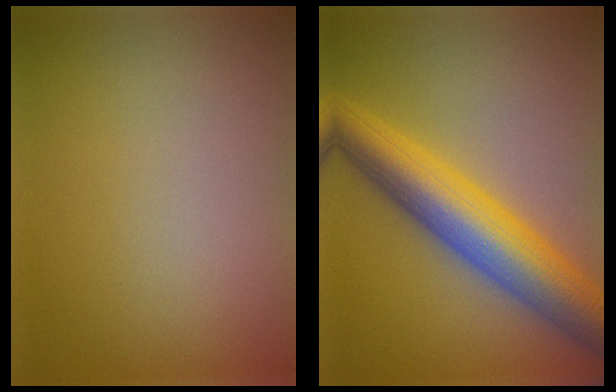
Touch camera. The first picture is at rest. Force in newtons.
{"total": 9.3, "press": 9.3, "slide": 0.1}